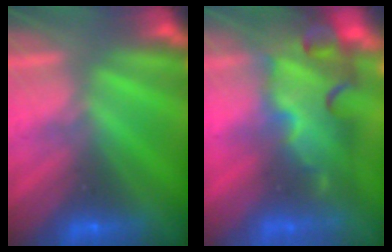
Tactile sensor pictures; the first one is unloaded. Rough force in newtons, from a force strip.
{"total": 7.2}